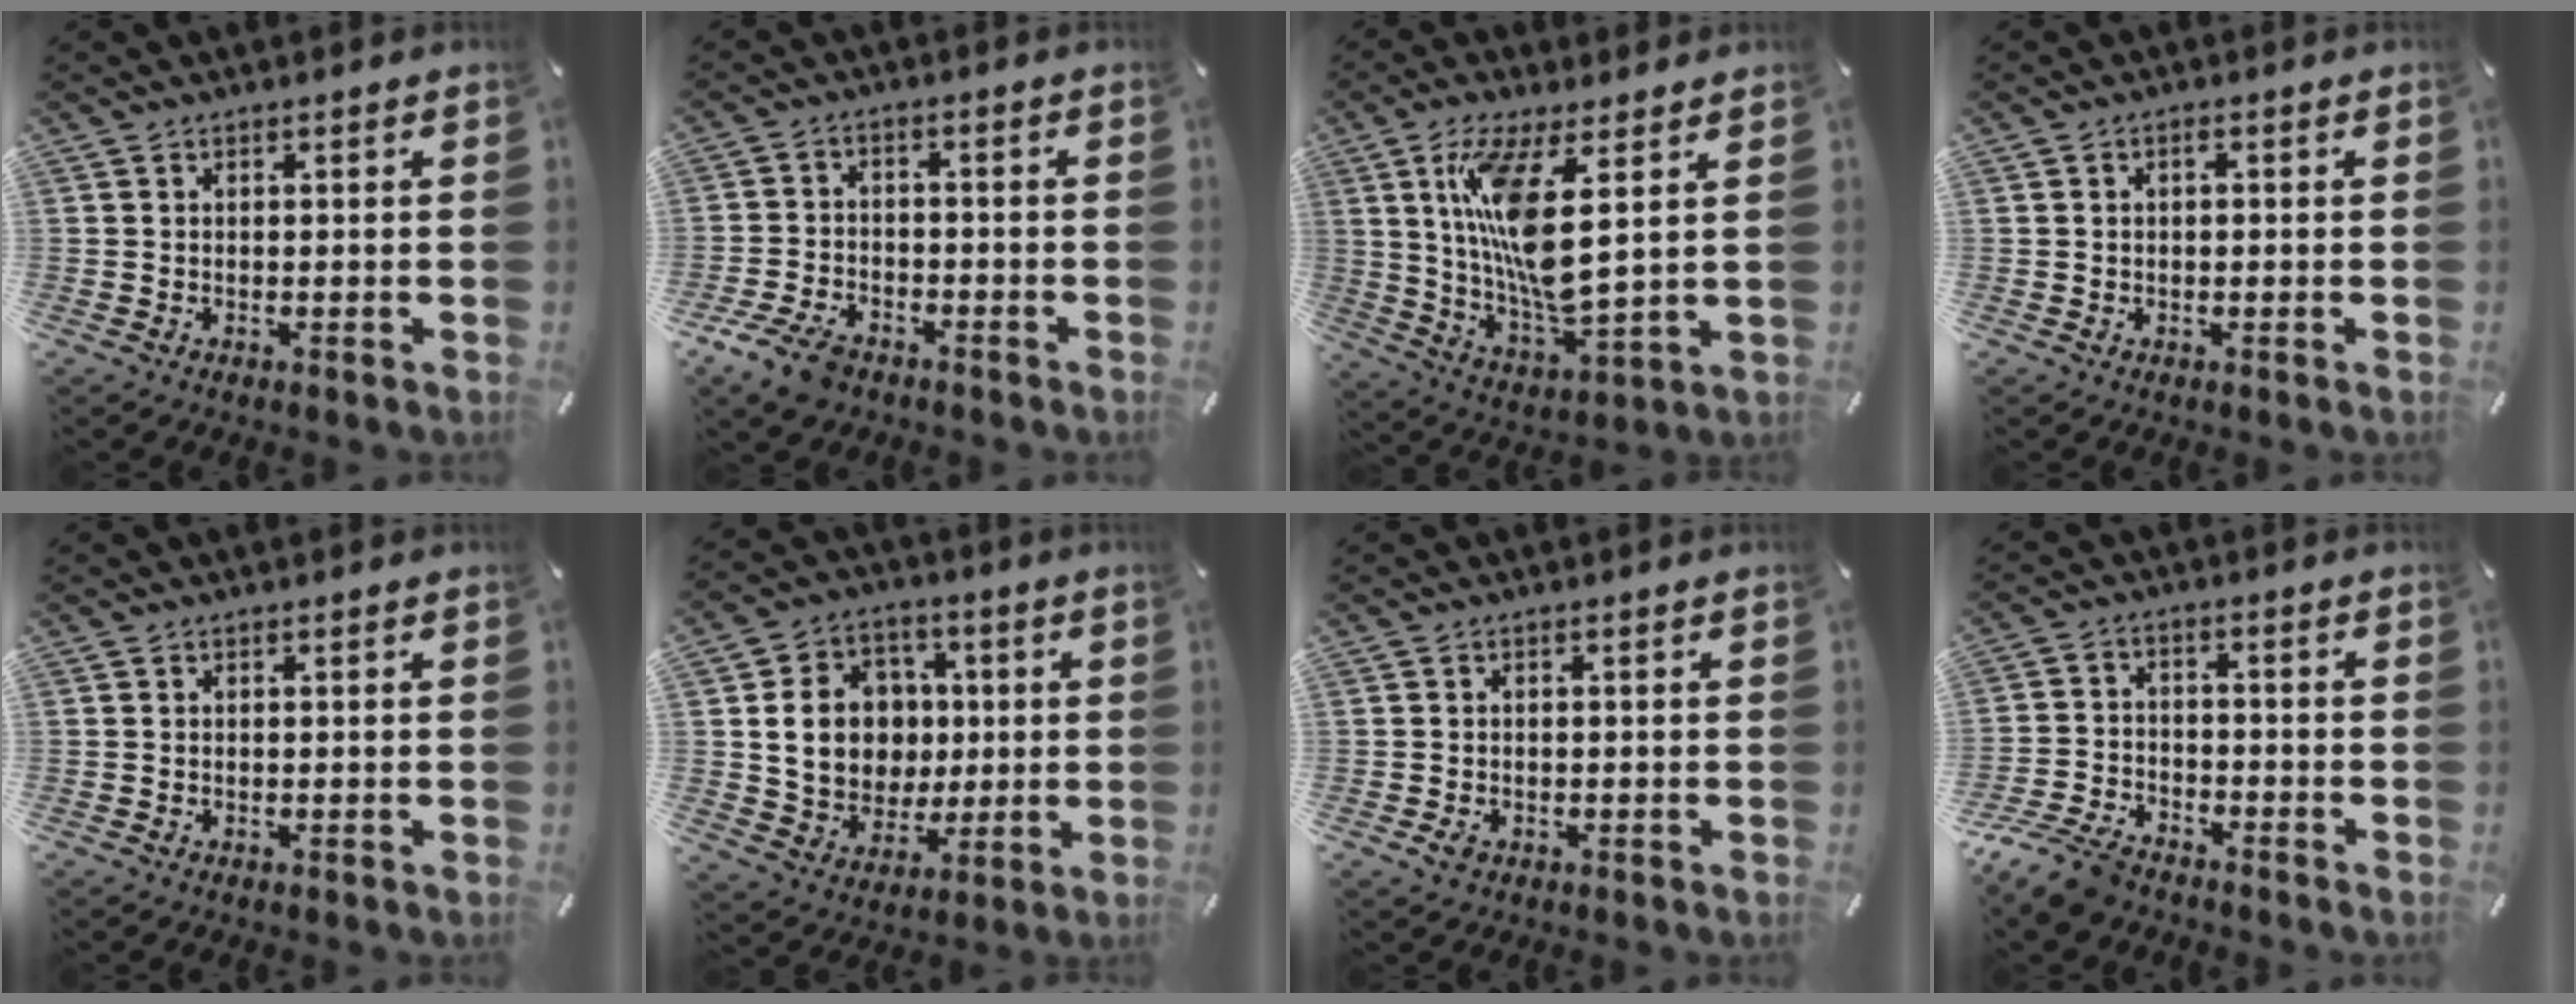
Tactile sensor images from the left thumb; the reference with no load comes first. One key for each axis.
{"total": 7.3, "fx": -4.8, "fy": 4.2, "fz": 3.6, "tx": -0.081, "ty": 0.021, "tz": -0.092}
{"total": 15.0, "fx": 5.2, "fy": 4.2, "fz": 13.4, "tx": -0.274, "ty": -0.030, "tz": 0.084}
{"total": 1.0, "fx": 0.0, "fy": 0.5, "fz": 0.8, "tx": -0.016, "ty": 0.004, "tz": -0.001}
{"total": 0.0}
{"total": 13.9, "fx": 1.4, "fy": 12.4, "fz": 6.2, "tx": -0.111, "ty": 0.009, "tz": 0.035}
{"total": 1.7, "fx": -0.8, "fy": 1.1, "fz": 1.0, "tx": -0.025, "ty": -0.002, "tz": -0.015}
{"total": 8.5, "fx": -7.2, "fy": 3.2, "fz": 3.2, "tx": -0.074, "ty": 0.029, "tz": -0.140}